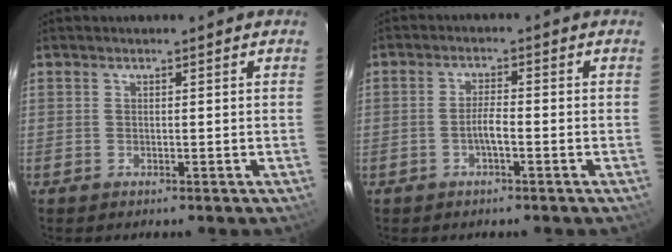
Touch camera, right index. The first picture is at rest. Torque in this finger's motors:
{"motor_torque": [0.56, -0.19, 0.33, 0.07]}